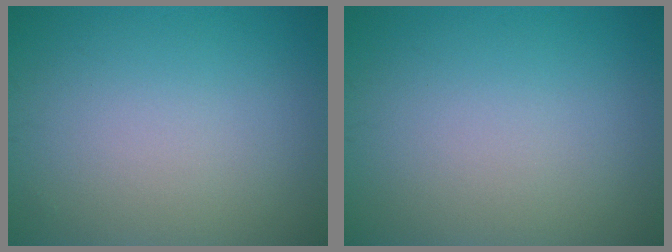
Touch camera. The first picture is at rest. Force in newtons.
{"total": 0.0}